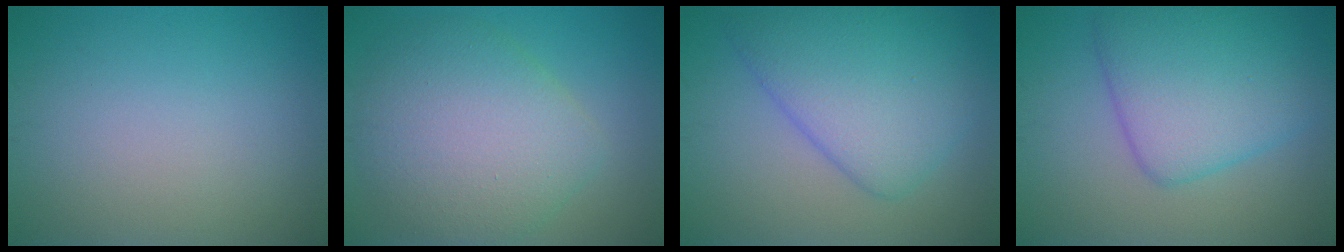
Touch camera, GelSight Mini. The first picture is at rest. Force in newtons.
{"total": 7.5, "press": 7.5, "slide": 0.6}
{"total": 7.2, "press": 7.2, "slide": 0.3}
{"total": 7.2, "press": 7.2, "slide": 0.1}